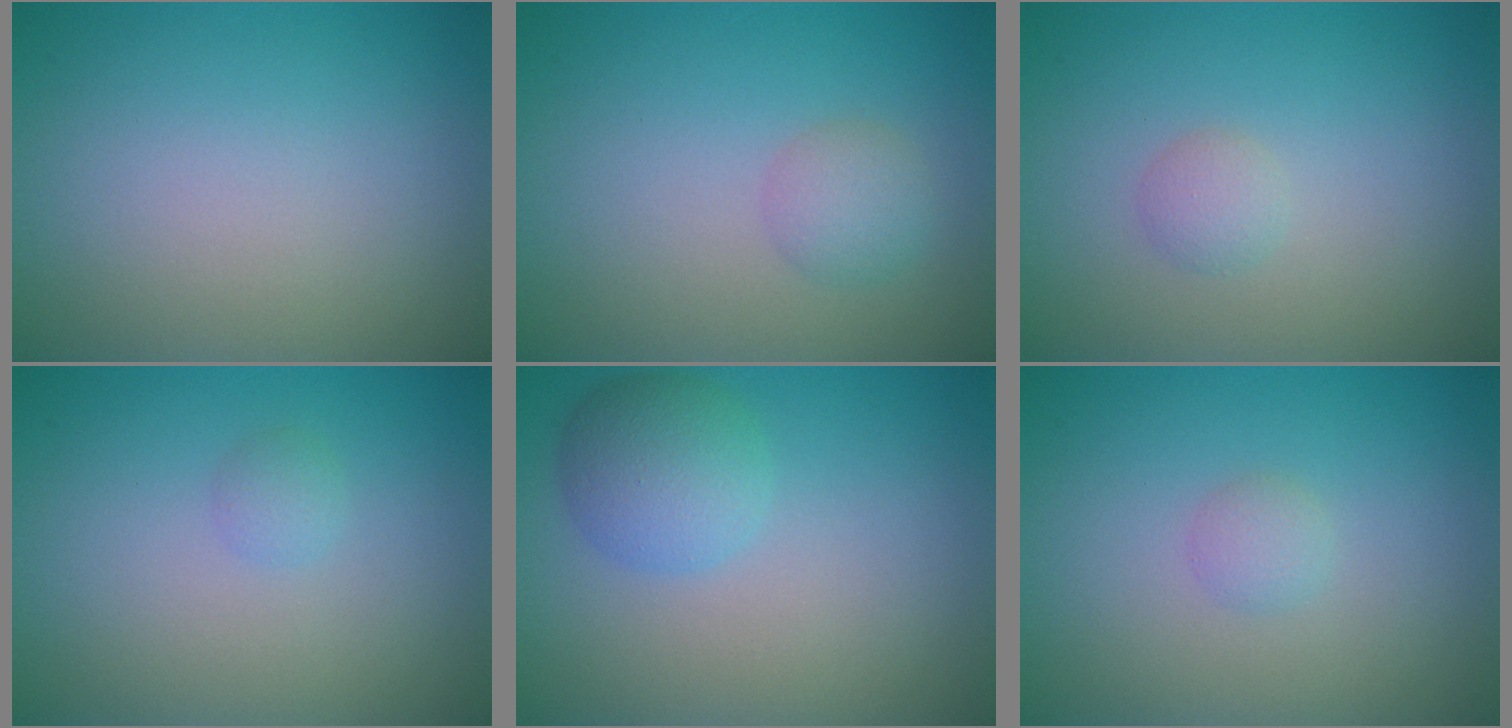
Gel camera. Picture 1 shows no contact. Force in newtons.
{"total": 1.6, "press": 1.6, "slide": 0.2}
{"total": 1.1, "press": 1.1, "slide": 0.0}
{"total": 0.8, "press": 0.8, "slide": 0.0}
{"total": 3.5, "press": 3.5, "slide": 0.1}
{"total": 1.0, "press": 1.0, "slide": 0.0}